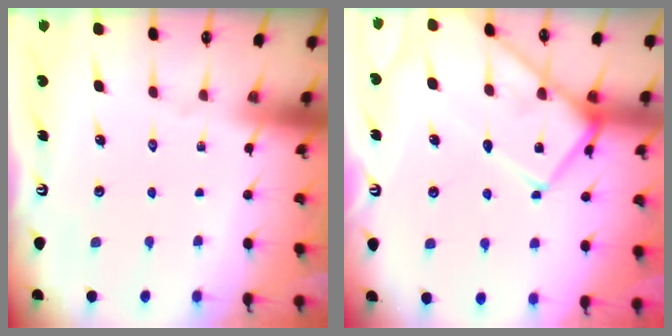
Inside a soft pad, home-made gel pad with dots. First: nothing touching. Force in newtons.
{"total": 13.2, "press": 13.1, "slide": 1.2}